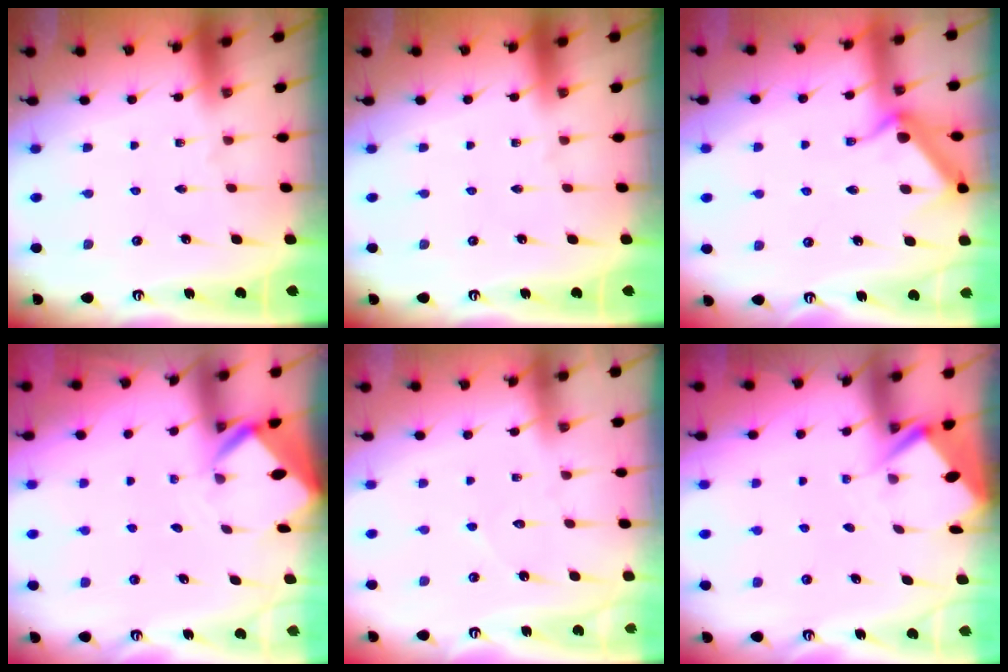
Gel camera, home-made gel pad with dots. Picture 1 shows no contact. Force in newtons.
{"total": 0.0}
{"total": 11.0, "press": 11.0, "slide": 0.2}
{"total": 3.3, "press": 3.3, "slide": 0.2}
{"total": 3.3, "press": 3.3, "slide": 0.3}
{"total": 2.9, "press": 2.8, "slide": 0.4}